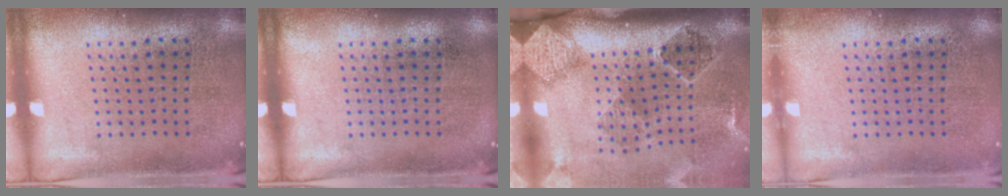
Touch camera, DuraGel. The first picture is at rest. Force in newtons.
{"total": 0.0}
{"total": 2.8, "press": 1.9, "slide": 2.1}
{"total": 0.6, "press": 0.6, "slide": 0.2}